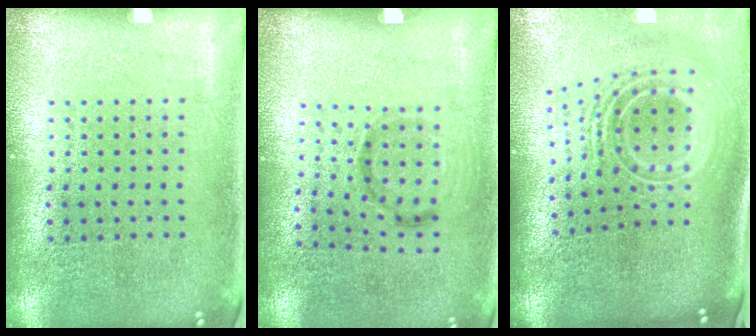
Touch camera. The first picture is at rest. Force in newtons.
{"total": 1.0, "press": 0.6, "slide": 0.8}
{"total": 2.7, "press": 1.8, "slide": 2.0}